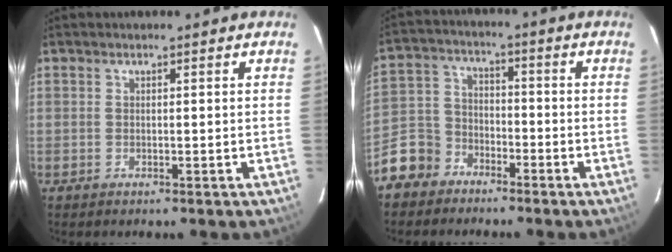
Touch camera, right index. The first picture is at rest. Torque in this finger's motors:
{"motor_torque": [-0.05, -0.03, -0.91, -0.21]}